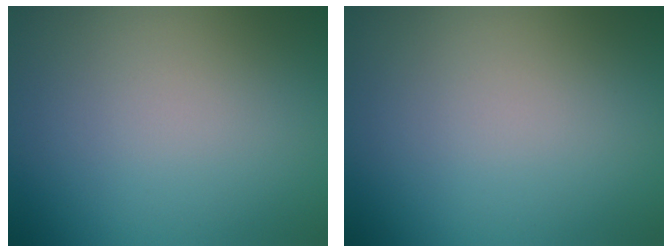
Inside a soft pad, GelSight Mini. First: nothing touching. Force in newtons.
{"total": 0.0}